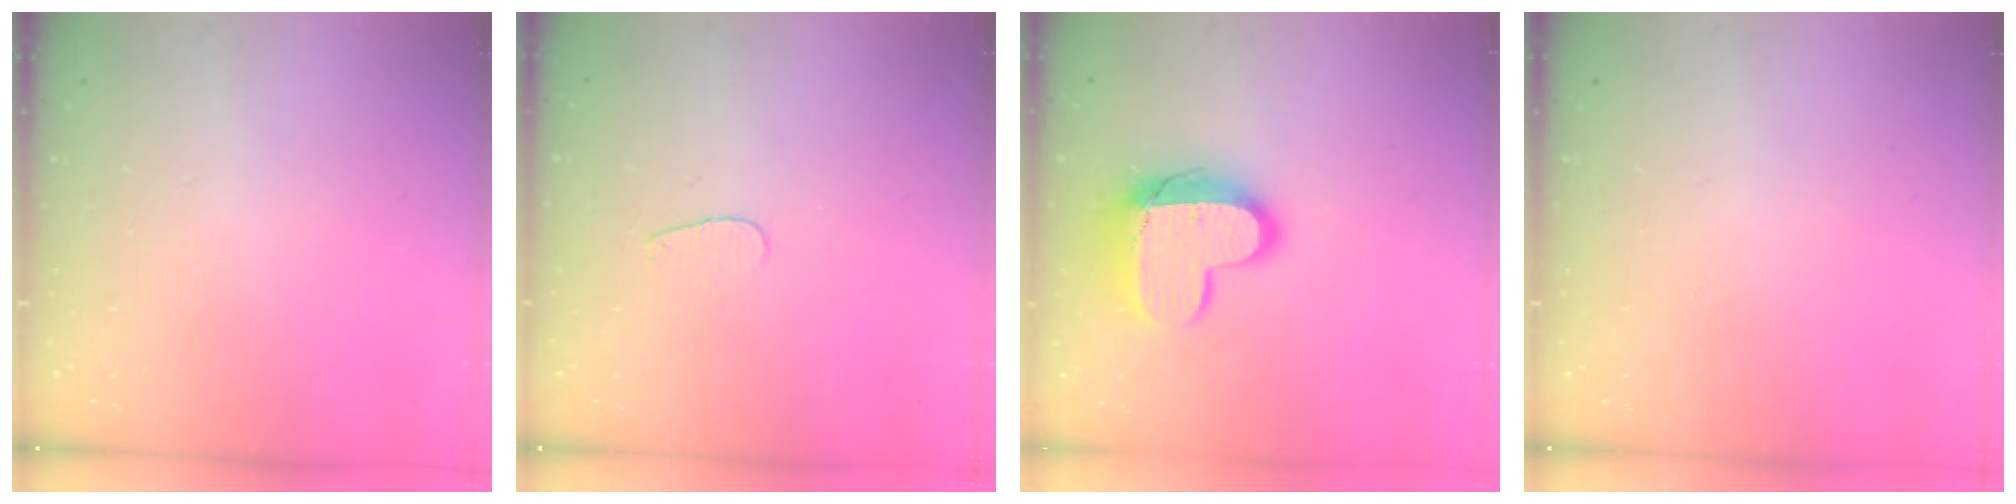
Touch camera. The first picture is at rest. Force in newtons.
{"total": 2.8, "press": 2.8, "slide": 0.2}
{"total": 14.1, "press": 14.1, "slide": 1.1}
{"total": 0.0}